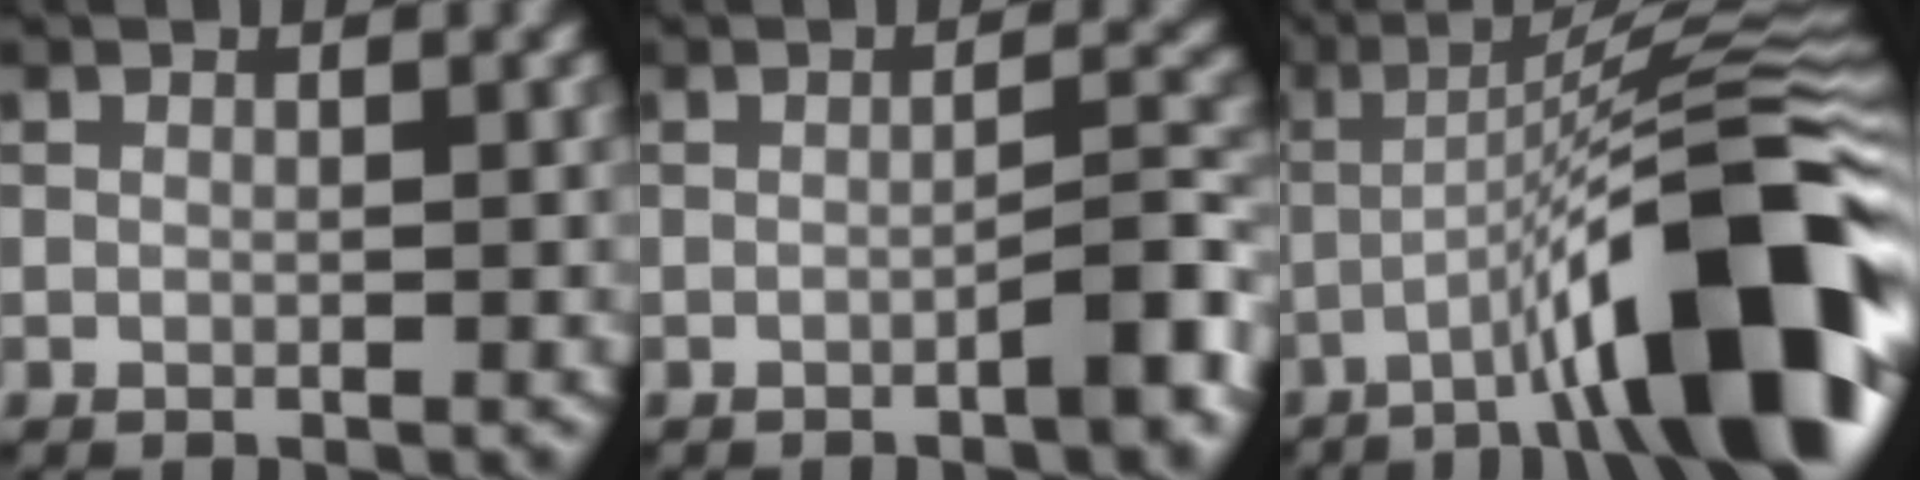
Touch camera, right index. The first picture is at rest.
{"total": 3.4, "force": [-1.8, 0.5, 2.8], "torque": [-0.037, 0.016, -0.031]}
{"total": 15.1, "force": [-6.1, 3.2, 13.4], "torque": [-0.198, 0.018, -0.090]}